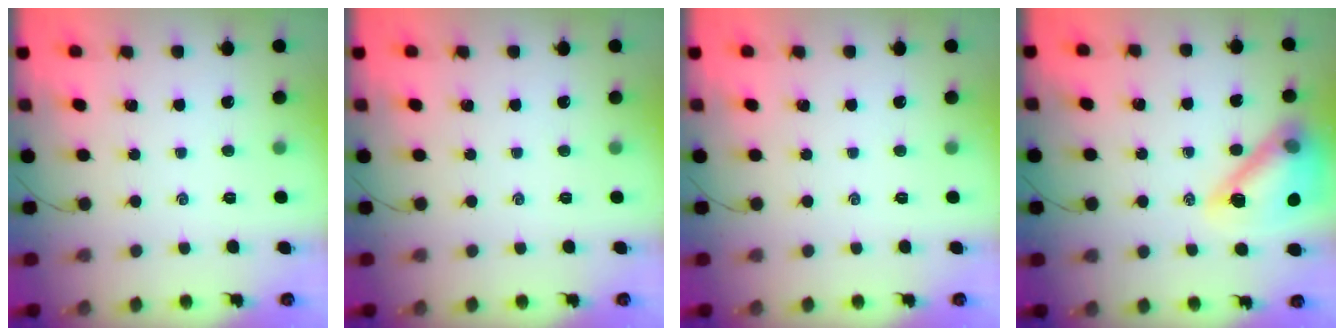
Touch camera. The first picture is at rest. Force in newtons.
{"total": 0.0}
{"total": 0.0}
{"total": 17.4, "press": 17.2, "slide": 2.4}